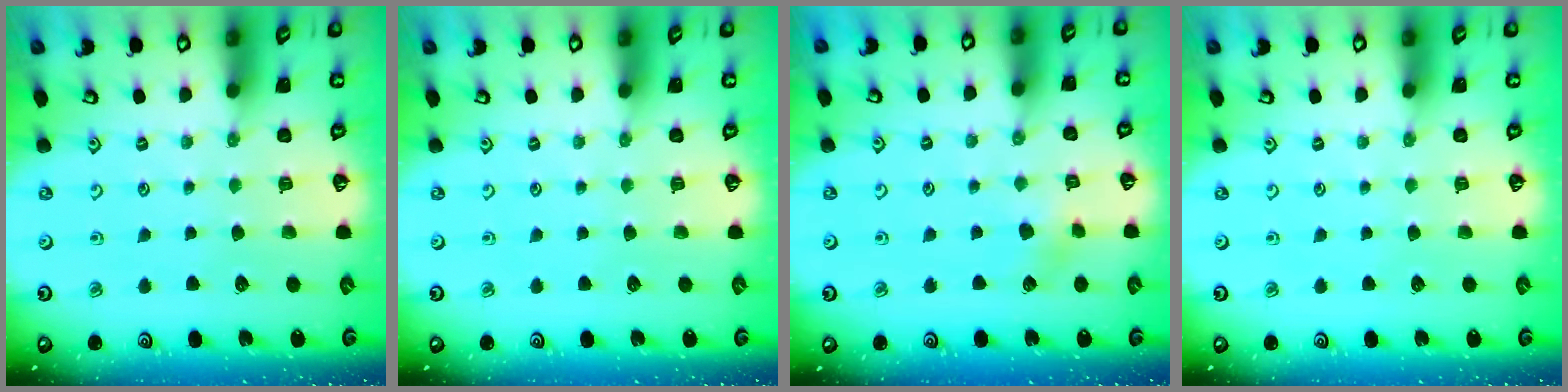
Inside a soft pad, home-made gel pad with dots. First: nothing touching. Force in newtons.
{"total": 0.0}
{"total": 4.1, "press": 4.1, "slide": 0.4}
{"total": 0.0}